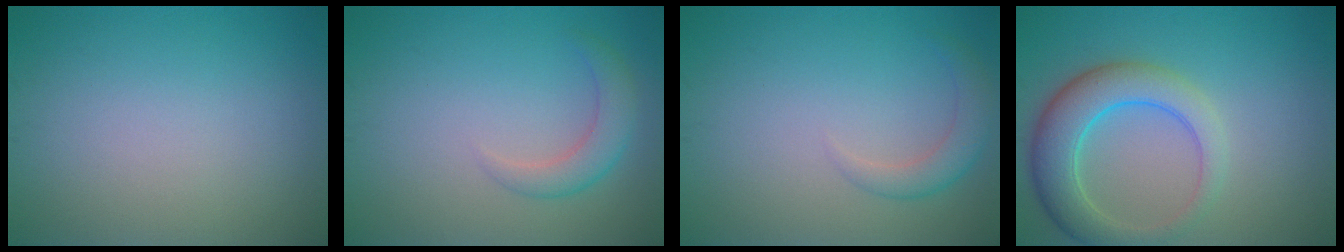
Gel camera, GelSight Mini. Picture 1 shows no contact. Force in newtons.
{"total": 2.5, "press": 2.5, "slide": 0.1}
{"total": 2.2, "press": 2.2, "slide": 0.1}
{"total": 5.8, "press": 5.8, "slide": 0.2}